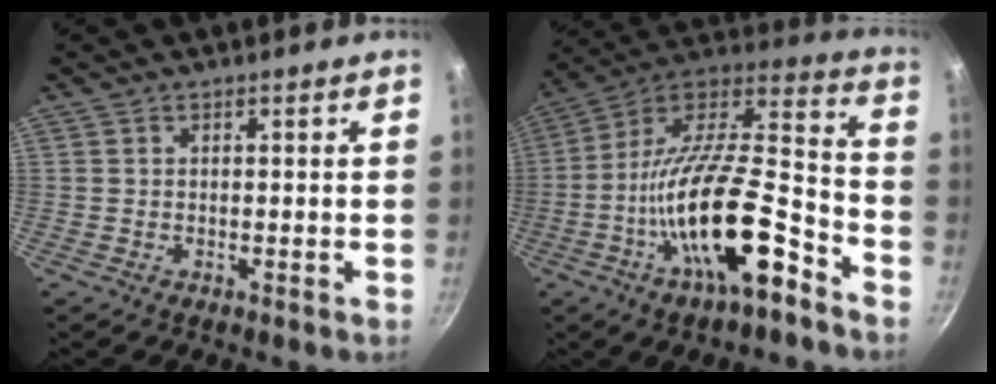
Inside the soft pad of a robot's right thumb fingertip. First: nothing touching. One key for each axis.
{"total": 23.9, "fx": -10.4, "fy": 8.2, "fz": 19.8, "tx": -0.318, "ty": 0.054, "tz": -0.191}